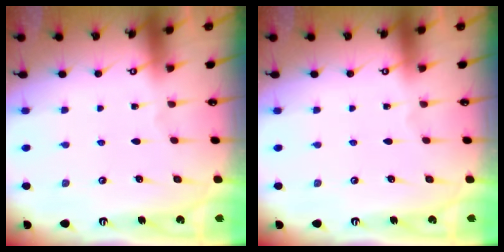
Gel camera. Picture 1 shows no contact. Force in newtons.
{"total": 0.0}